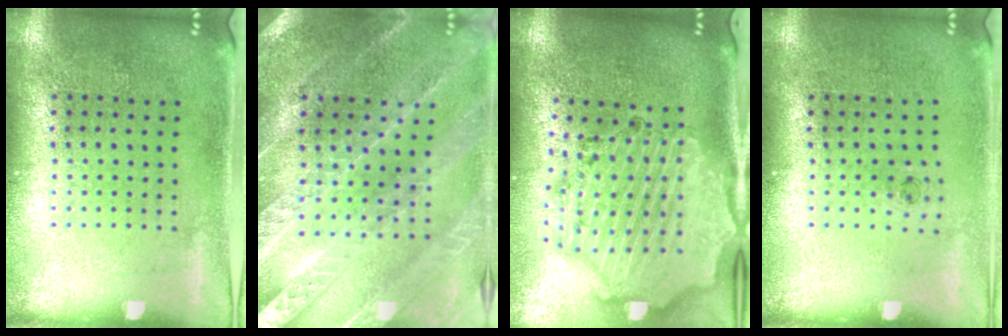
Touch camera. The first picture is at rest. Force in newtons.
{"total": 2.4, "press": 2.4, "slide": 0.4}
{"total": 2.7, "press": 2.4, "slide": 1.1}
{"total": 0.6, "press": 0.3, "slide": 0.5}